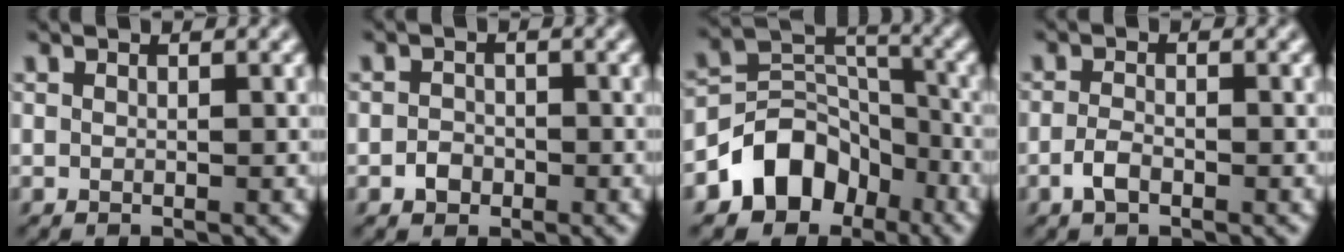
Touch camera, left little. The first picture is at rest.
{"total": 1.4, "force": [-0.8, 1.1, 0.4], "torque": [-0.002, 0.001, -0.020]}
{"total": 7.0, "force": [-4.1, 5.1, 2.5], "torque": [-0.015, 0.004, -0.082]}
{"total": 1.8, "force": [-1.0, 0.7, 1.2], "torque": [-0.026, 0.001, -0.024]}